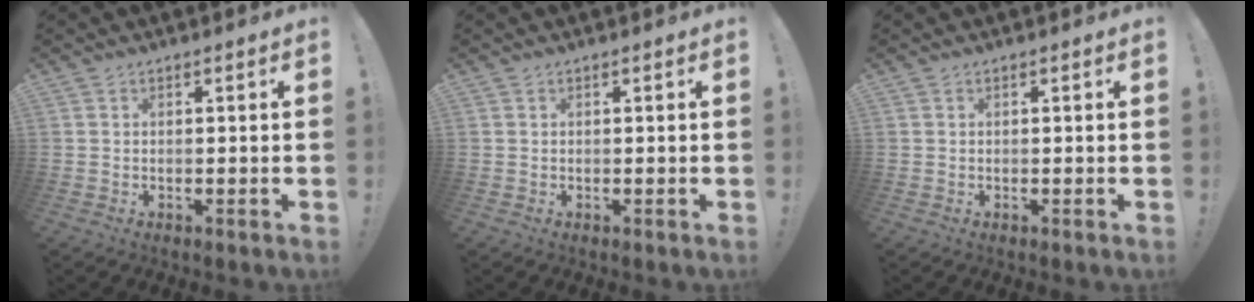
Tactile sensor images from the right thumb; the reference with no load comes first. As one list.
[{"total": 0.0}, {"total": 0.0}]